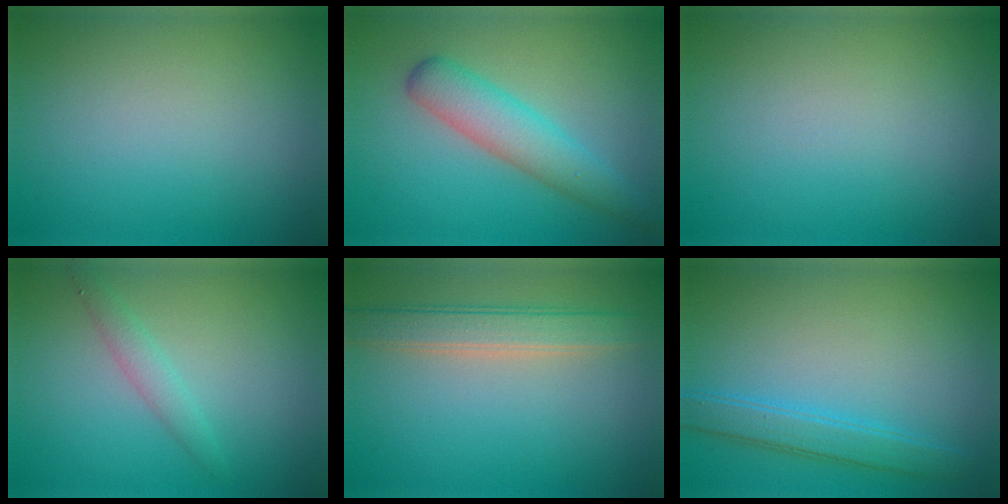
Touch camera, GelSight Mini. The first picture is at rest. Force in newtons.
{"total": 4.5, "press": 4.5, "slide": 0.2}
{"total": 0.0}
{"total": 1.6, "press": 1.6, "slide": 0.0}
{"total": 3.3, "press": 3.3, "slide": 0.3}
{"total": 2.4, "press": 2.4, "slide": 0.2}